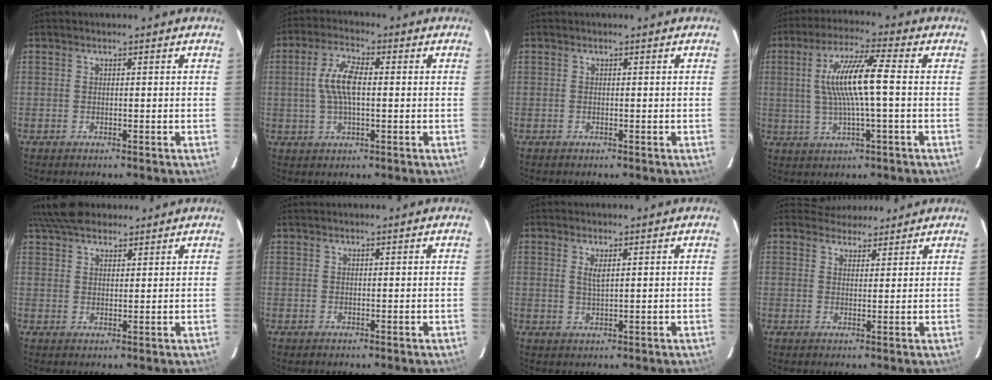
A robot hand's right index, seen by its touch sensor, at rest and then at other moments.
{"total": 7.4, "force": [0.5, 2.8, 6.9], "torque": [-0.137, 0.011, 0.010]}
{"total": 0.0}
{"total": 10.2, "force": [0.7, 0.0, 10.1], "torque": [-0.191, 0.001, 0.015]}
{"total": 7.8, "force": [6.8, 2.7, 2.5], "torque": [-0.051, 0.031, 0.121]}
{"total": 1.3, "force": [1.1, -0.6, -0.4], "torque": [0.005, 0.002, 0.021]}
{"total": 2.2, "force": [0.9, 0.5, 2.0], "torque": [-0.036, -0.002, 0.017]}
{"total": 5.1, "force": [4.8, 1.5, -0.8], "torque": [0.018, 0.013, 0.070]}